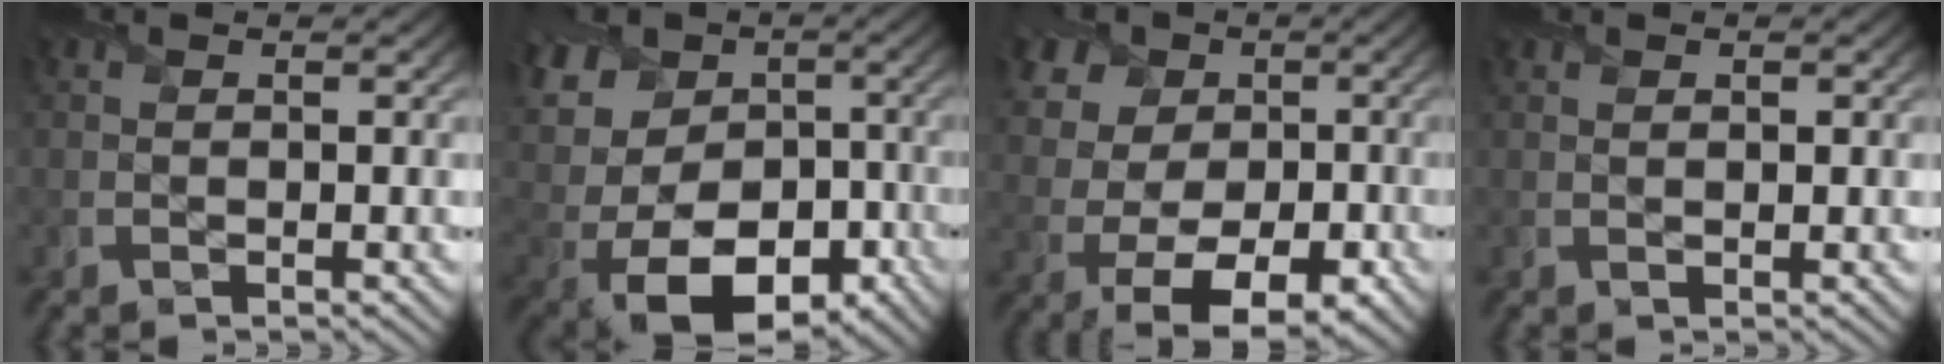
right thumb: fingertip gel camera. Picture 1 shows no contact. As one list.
[{"total": 15.8, "force": [-1.0, 12.1, 10.2], "torque": [-0.220, -0.001, -0.020]}, {"total": 12.7, "force": [1.6, 9.9, 7.8], "torque": [-0.161, 0.013, 0.019]}, {"total": 0.8, "force": [0.5, 0.1, 0.7], "torque": [-0.014, 0.002, 0.010]}]